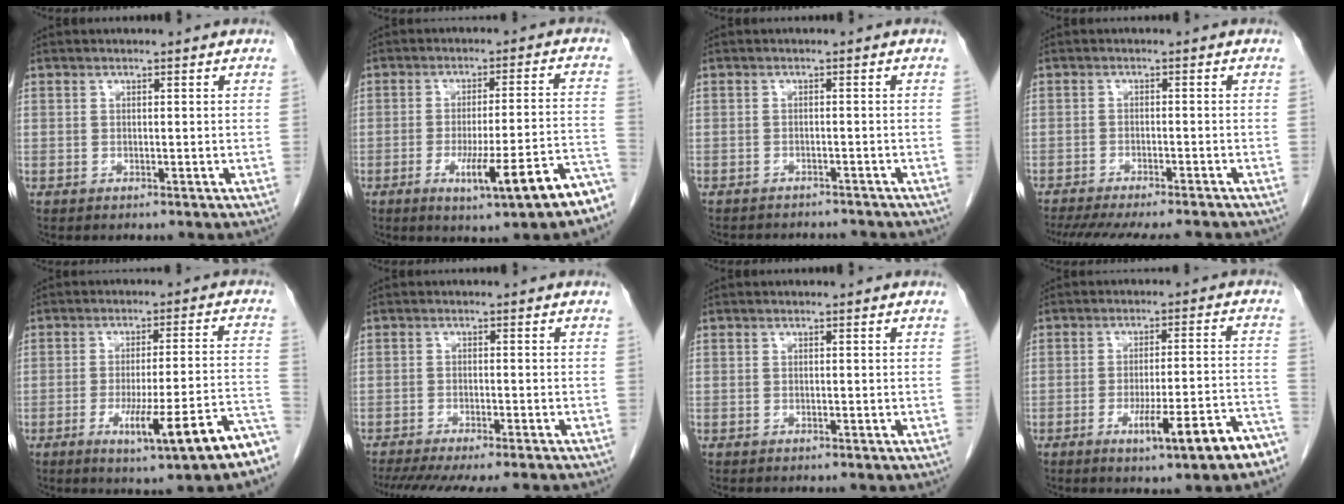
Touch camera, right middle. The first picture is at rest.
{"total": 11.6, "force": [-6.6, 0.4, 9.6], "torque": [-0.134, 0.003, -0.089]}
{"total": 7.2, "force": [-6.8, 2.0, 1.4], "torque": [-0.021, 0.001, -0.080]}
{"total": 16.3, "force": [-14.2, 2.6, 7.4], "torque": [-0.145, -0.028, -0.192]}
{"total": 12.3, "force": [-7.0, 0.3, 10.1], "torque": [-0.132, 0.003, -0.095]}
{"total": 14.5, "force": [-12.6, 1.8, 6.9], "torque": [-0.120, -0.028, -0.171]}
{"total": 0.0}
{"total": 9.9, "force": [-5.9, 0.5, 7.9], "torque": [-0.114, 0.006, -0.080]}